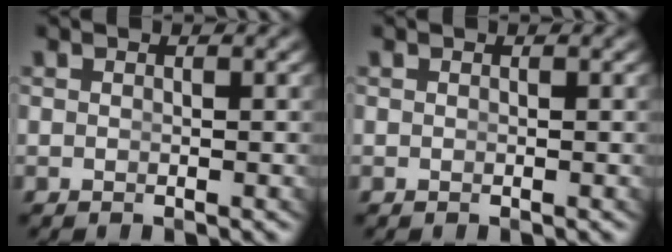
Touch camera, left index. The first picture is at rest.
{"total": 0.0}